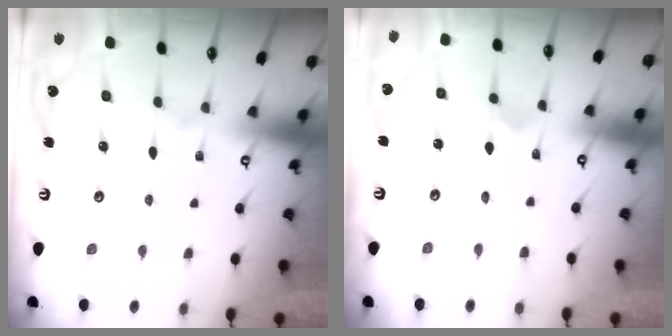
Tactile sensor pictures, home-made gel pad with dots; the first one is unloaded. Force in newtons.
{"total": 1.7, "press": 1.6, "slide": 0.2}